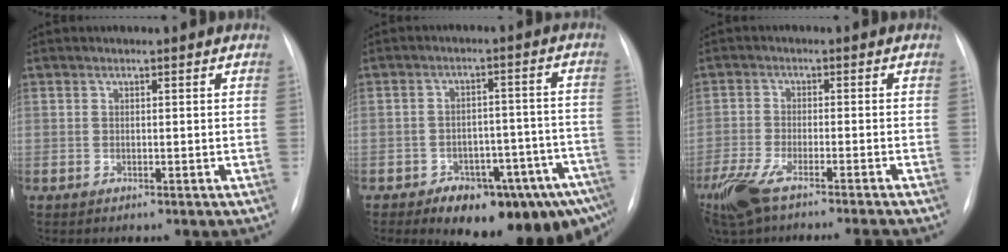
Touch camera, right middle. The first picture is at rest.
{"total": 16.2, "force": [-11.1, 6.0, 10.2], "torque": [-0.069, 0.047, -0.143]}
{"total": 11.5, "force": [-9.2, 0.6, 6.9], "torque": [-0.126, -0.022, -0.154]}